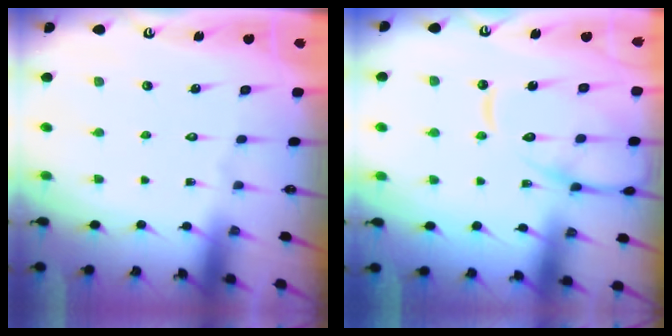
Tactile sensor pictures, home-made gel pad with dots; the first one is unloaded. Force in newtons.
{"total": 12.5, "press": 12.5, "slide": 1.2}